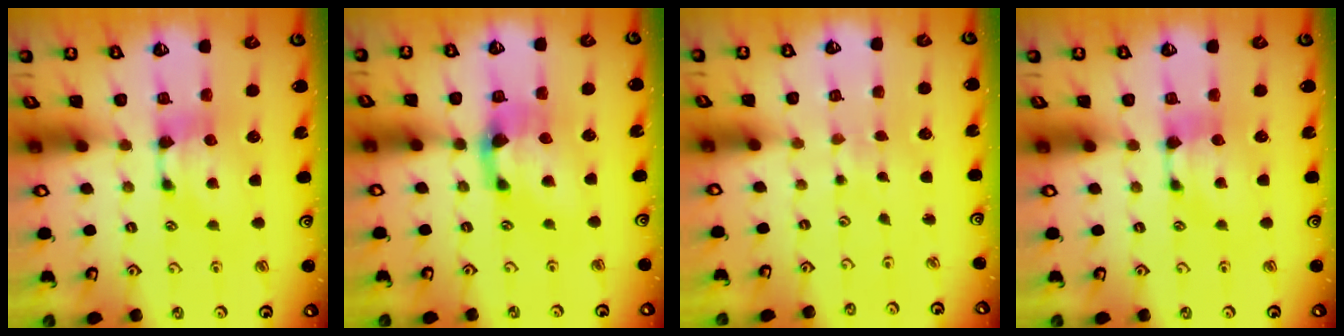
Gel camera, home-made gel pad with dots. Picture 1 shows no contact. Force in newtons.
{"total": 3.0, "press": 2.4, "slide": 1.8}
{"total": 4.5, "press": 4.5, "slide": 0.1}
{"total": 0.0}